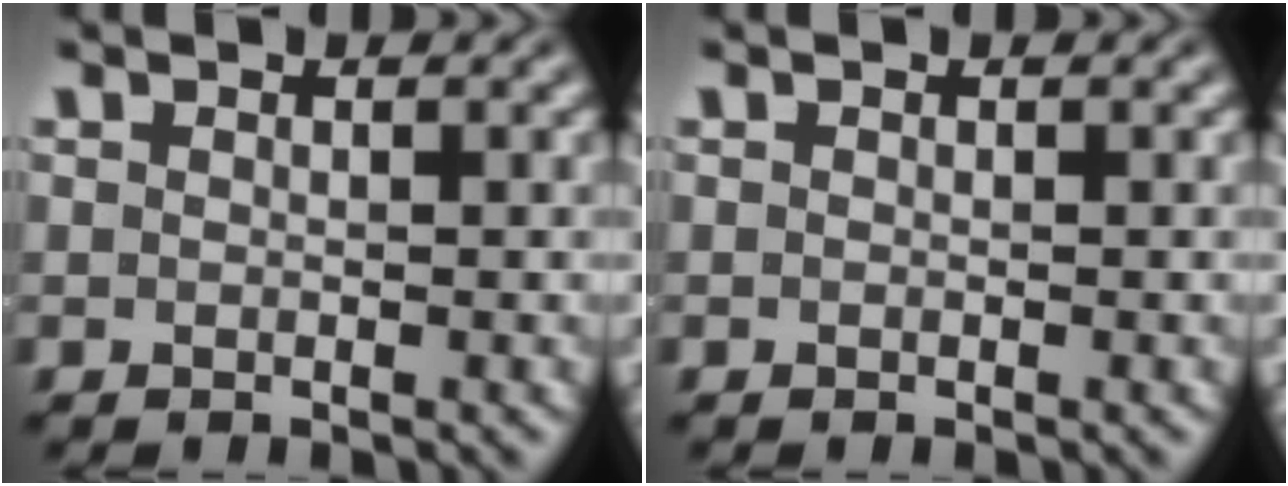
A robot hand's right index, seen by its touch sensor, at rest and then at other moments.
{"total": 0.0}